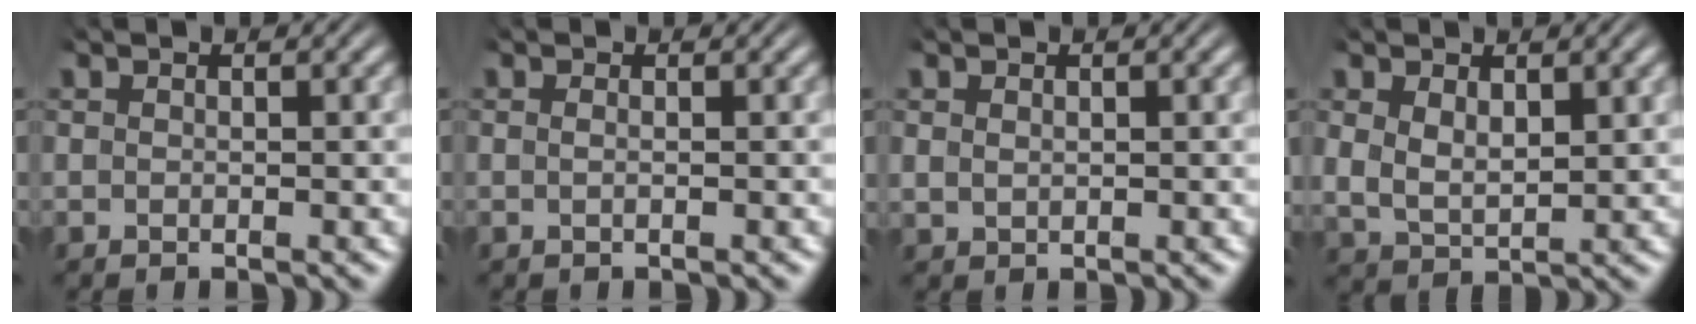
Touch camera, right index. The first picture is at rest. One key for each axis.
{"total": 0.6, "fx": -0.2, "fy": -0.3, "fz": 0.4, "tx": -0.010, "ty": -0.005, "tz": -0.002}
{"total": 0.6, "fx": 0.4, "fy": 0.2, "fz": 0.4, "tx": -0.010, "ty": -0.004, "tz": 0.017}
{"total": 4.1, "fx": 0.8, "fy": 3.4, "fz": 2.2, "tx": -0.065, "ty": -0.021, "tz": 0.022}